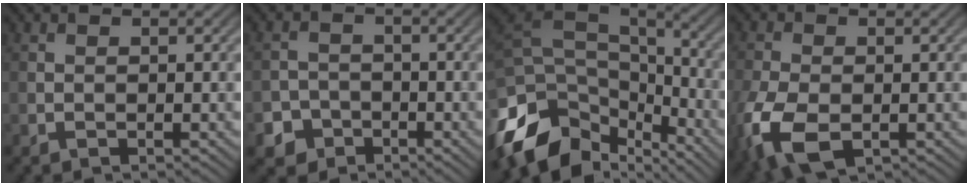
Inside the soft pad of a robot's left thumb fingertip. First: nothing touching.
{"total": 3.8, "force": [-2.3, 3.0, 0.7], "torque": [-0.002, -0.001, -0.049]}
{"total": 14.6, "force": [-7.4, 8.3, 9.4], "torque": [-0.229, -0.010, -0.130]}
{"total": 9.4, "force": [-3.6, 5.4, 6.8], "torque": [-0.189, -0.028, -0.066]}